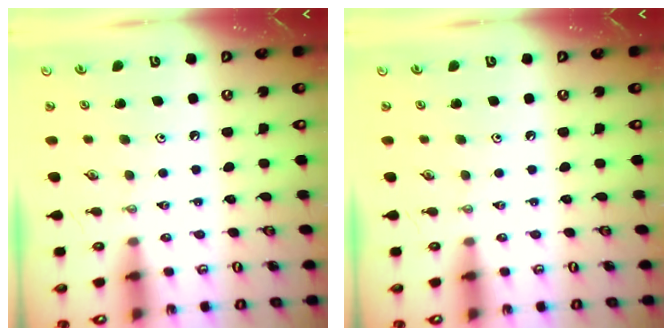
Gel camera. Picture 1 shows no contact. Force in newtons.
{"total": 0.0}